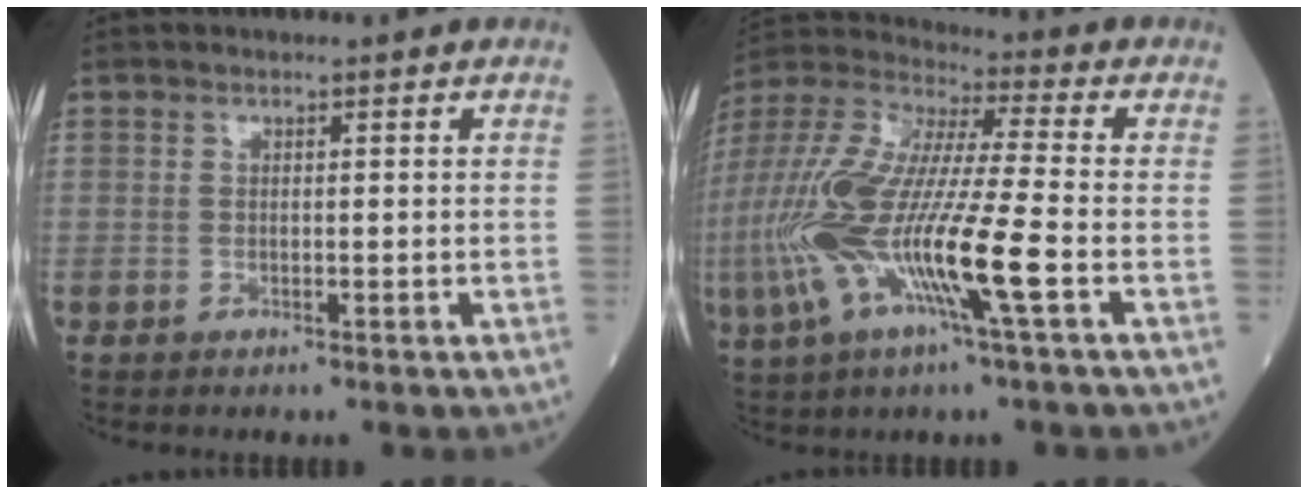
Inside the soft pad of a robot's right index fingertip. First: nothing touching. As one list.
[{"total": 20.0, "force": [-5.4, 1.9, 19.2], "torque": [-0.422, -0.026, -0.109]}]